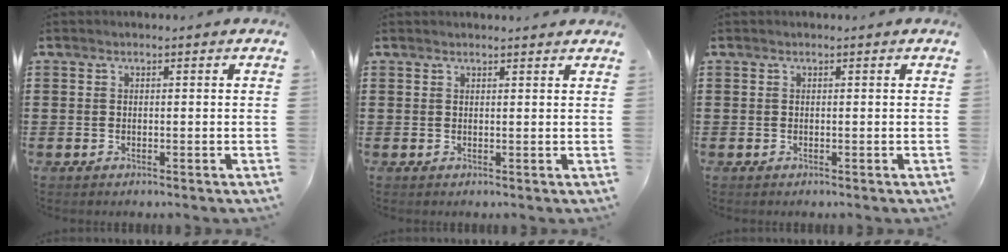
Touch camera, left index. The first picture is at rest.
{"total": 1.0, "force": [0.9, 0.0, 0.2], "torque": [-0.005, -0.001, 0.019]}
{"total": 0.0}